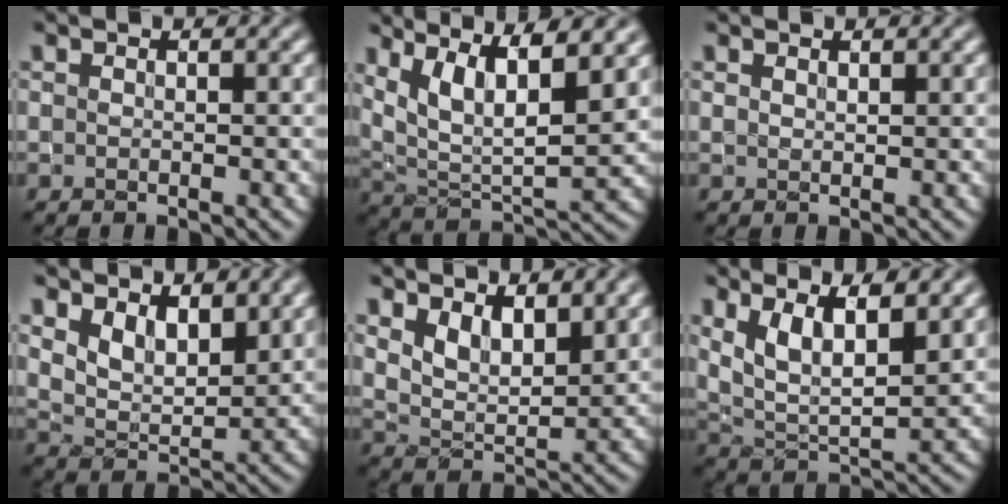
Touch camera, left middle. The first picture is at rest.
{"total": 10.3, "force": [5.8, 3.4, 7.7], "torque": [-0.155, 0.016, 0.090]}
{"total": 0.8, "force": [0.7, 0.2, 0.2], "torque": [-0.006, 0.000, 0.015]}
{"total": 4.6, "force": [3.0, 2.2, 2.6], "torque": [-0.058, -0.012, 0.052]}
{"total": 4.6, "force": [3.0, 2.0, 2.9], "torque": [-0.059, -0.011, 0.053]}
{"total": 7.4, "force": [3.9, 2.9, 5.6], "torque": [-0.101, 0.004, 0.063]}